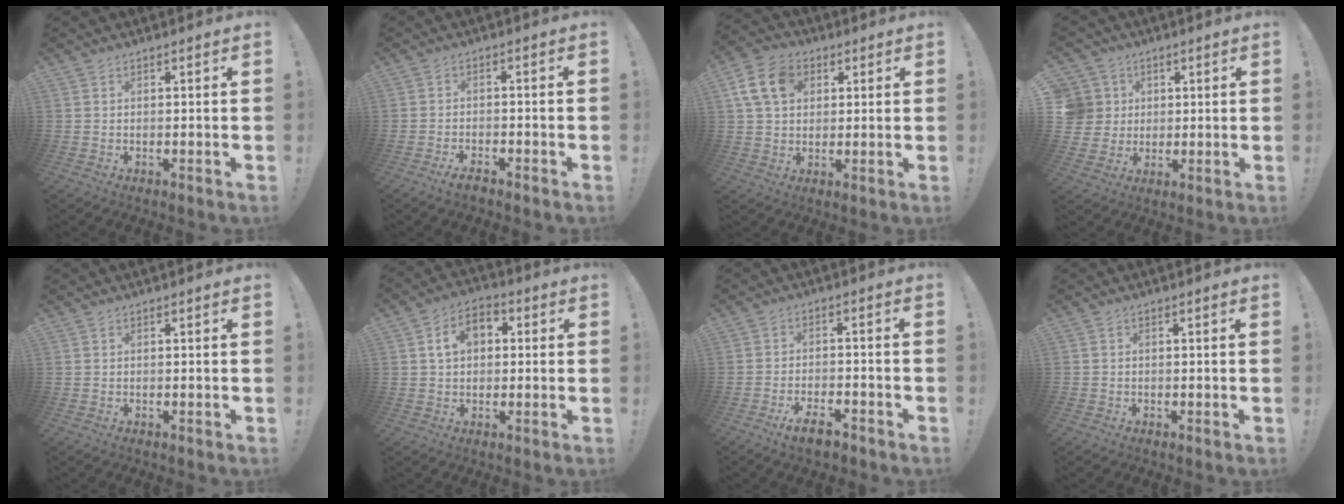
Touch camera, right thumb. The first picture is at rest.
{"total": 3.3, "force": [-2.9, 0.5, 1.3], "torque": [-0.020, 0.006, -0.052]}
{"total": 12.1, "force": [4.1, 9.1, 7.0], "torque": [-0.121, 0.000, 0.082]}
{"total": 8.2, "force": [2.3, 7.7, 1.8], "torque": [-0.030, -0.012, 0.051]}
{"total": 0.0}
{"total": 8.2, "force": [1.8, 6.0, 5.3], "torque": [-0.076, 0.010, 0.033]}
{"total": 6.6, "force": [-4.8, 2.3, 4.0], "torque": [-0.068, 0.015, -0.082]}
{"total": 0.7, "force": [-0.4, 0.6, 0.1], "torque": [-0.002, 0.003, -0.007]}